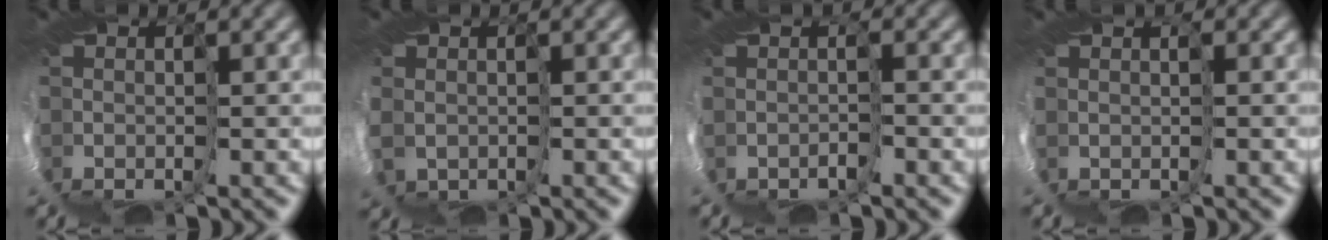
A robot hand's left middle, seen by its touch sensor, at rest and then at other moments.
{"total": 3.1, "force": [0.0, 3.0, 0.9], "torque": [-0.054, -0.009, -0.002]}
{"total": 2.3, "force": [-1.4, -1.7, -0.7], "torque": [0.022, -0.009, 0.010]}
{"total": 0.8, "force": [0.3, -0.7, 0.1], "torque": [0.004, -0.001, 0.018]}